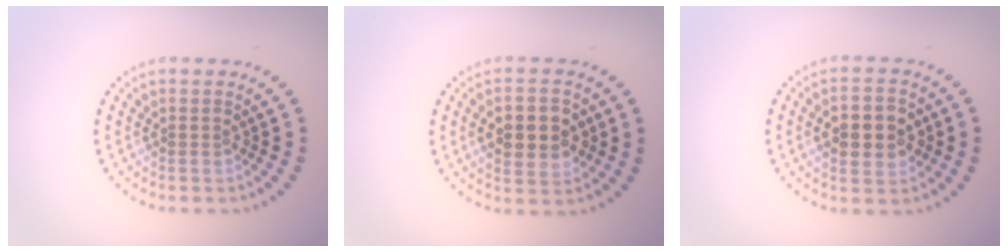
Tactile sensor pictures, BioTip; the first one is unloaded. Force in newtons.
{"total": 5.0, "press": 5.0, "slide": 0.3}
{"total": 5.2, "press": 5.2, "slide": 0.3}